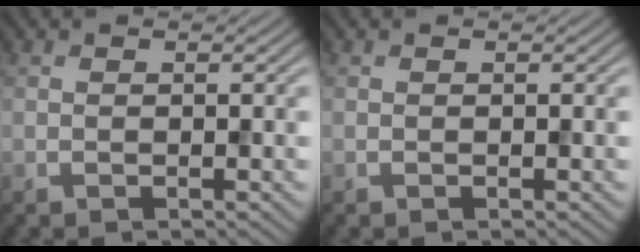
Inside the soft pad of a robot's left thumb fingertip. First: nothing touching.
{"total": 0.0}